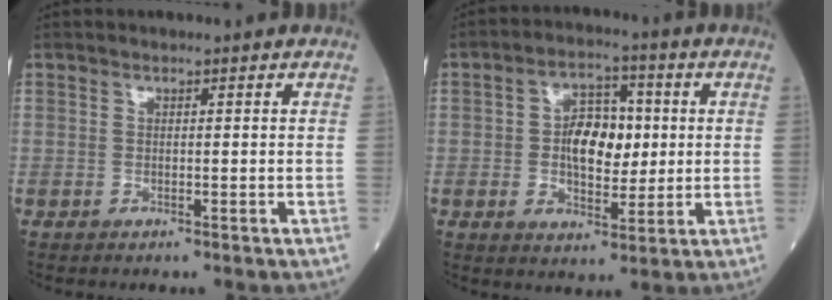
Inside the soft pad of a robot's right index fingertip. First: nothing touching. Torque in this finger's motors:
{"motor_torque": [0.25, -0.11, 0.21, 0.09]}